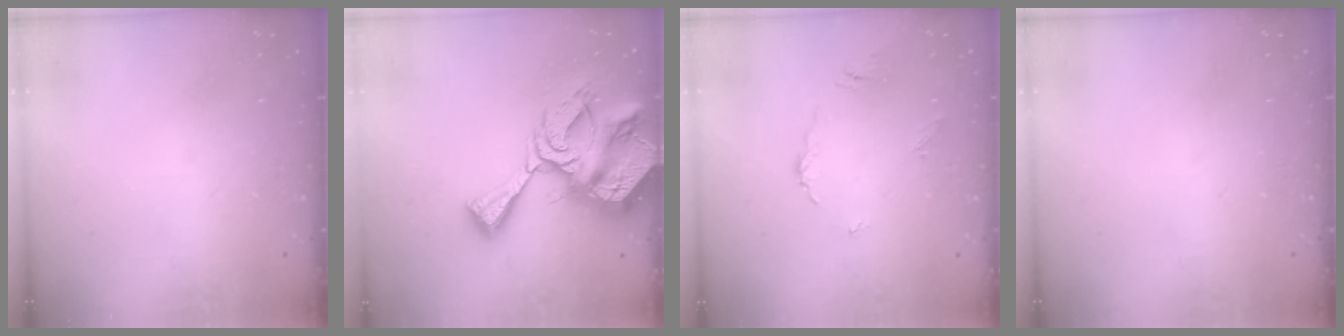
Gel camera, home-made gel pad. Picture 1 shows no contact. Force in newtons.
{"total": 16.2, "press": 16.1, "slide": 1.7}
{"total": 2.2, "press": 2.2, "slide": 0.4}
{"total": 0.0}